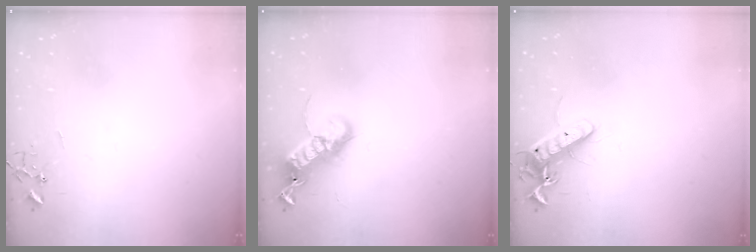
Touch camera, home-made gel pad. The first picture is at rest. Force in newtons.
{"total": 21.0, "press": 21.0, "slide": 0.4}
{"total": 12.4, "press": 12.4, "slide": 1.1}